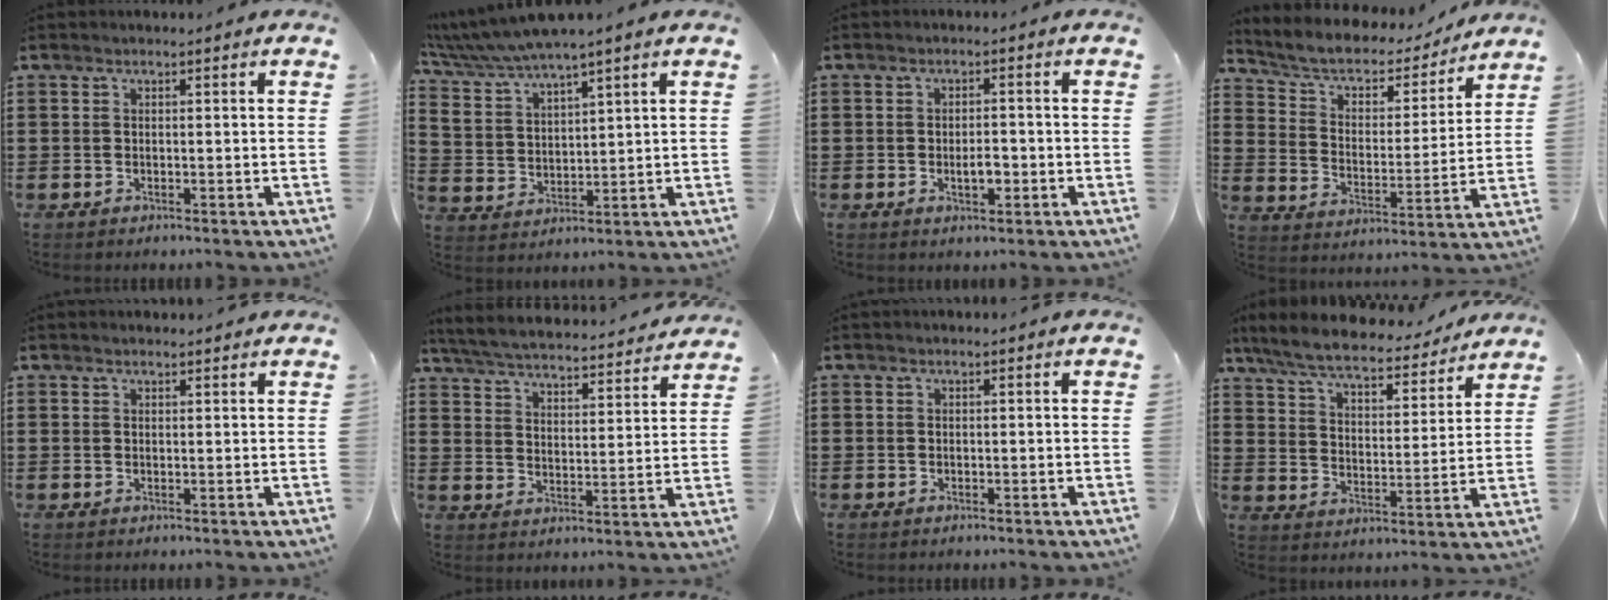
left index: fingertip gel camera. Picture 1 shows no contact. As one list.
[{"total": 5.1, "force": [4.8, 0.6, 1.7], "torque": [-0.055, -0.023, 0.084]}, {"total": 2.9, "force": [-0.6, 1.3, 2.5], "torque": [-0.039, 0.000, -0.014]}, {"total": 5.0, "force": [3.8, 2.4, 2.1], "torque": [-0.063, -0.024, 0.058]}, {"total": 0.9, "force": [0.8, 0.2, 0.1], "torque": [-0.003, 0.000, 0.017]}, {"total": 4.7, "force": [4.6, -0.2, 0.8], "torque": [-0.040, -0.035, 0.076]}, {"total": 0.0}, {"total": 7.4, "force": [6.7, 0.9, 3.0], "torque": [-0.086, -0.035, 0.118]}]